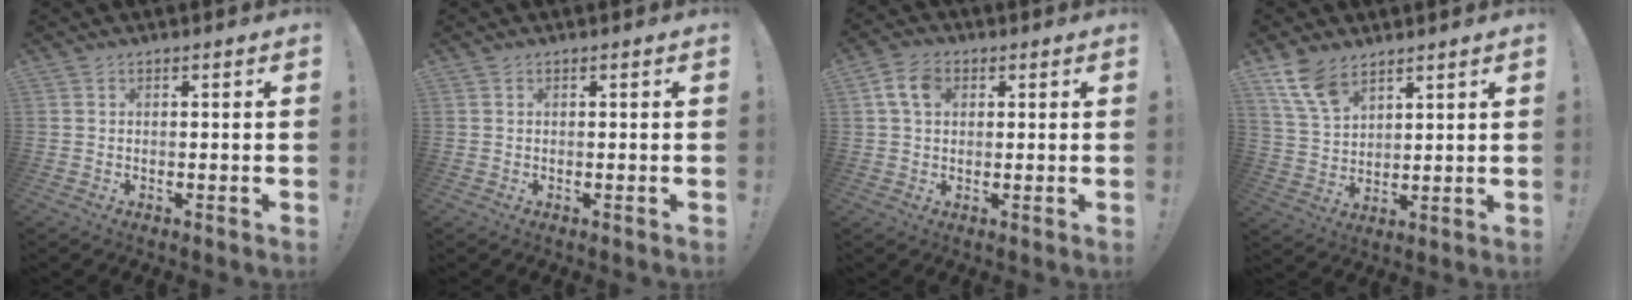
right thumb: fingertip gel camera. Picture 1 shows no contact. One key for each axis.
{"total": 0.0}
{"total": 6.8, "fx": 1.9, "fy": 4.7, "fz": 4.6, "tx": -0.091, "ty": 0.011, "tz": 0.037}
{"total": 9.8, "fx": 6.8, "fy": 5.1, "fz": 4.9, "tx": -0.097, "ty": -0.030, "tz": 0.136}